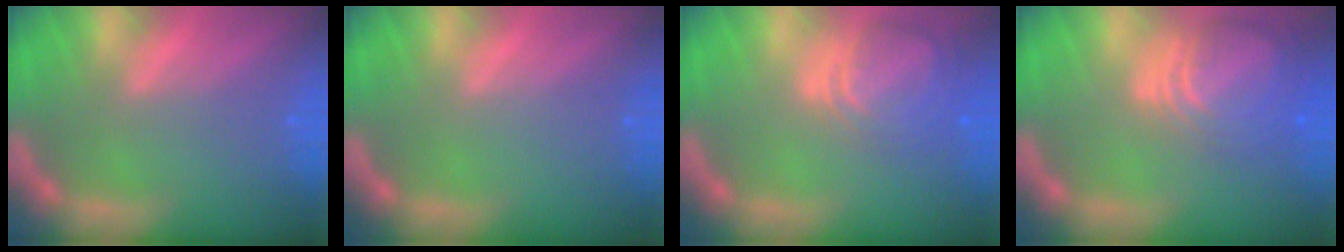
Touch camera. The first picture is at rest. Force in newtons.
{"total": 0.0}
{"total": 6.5}
{"total": 9.0}